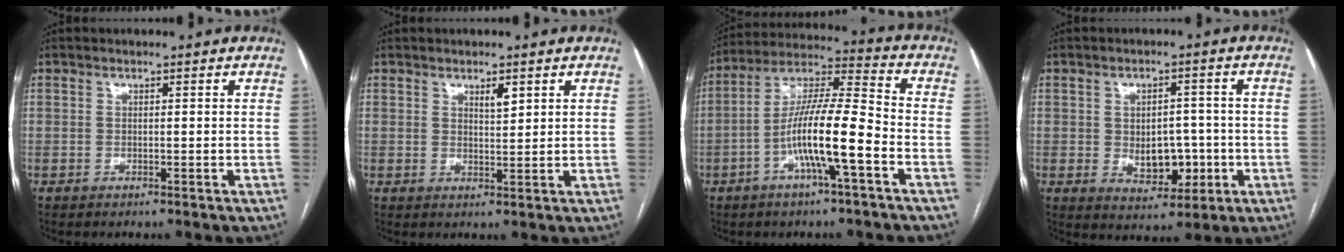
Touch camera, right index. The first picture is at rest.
{"total": 2.2, "force": [1.3, 0.6, 1.7], "torque": [-0.029, -0.002, 0.024]}
{"total": 12.8, "force": [-4.4, 0.9, 11.9], "torque": [-0.227, 0.012, -0.082]}
{"total": 6.9, "force": [-1.1, 4.5, 5.1], "torque": [-0.071, 0.007, -0.004]}